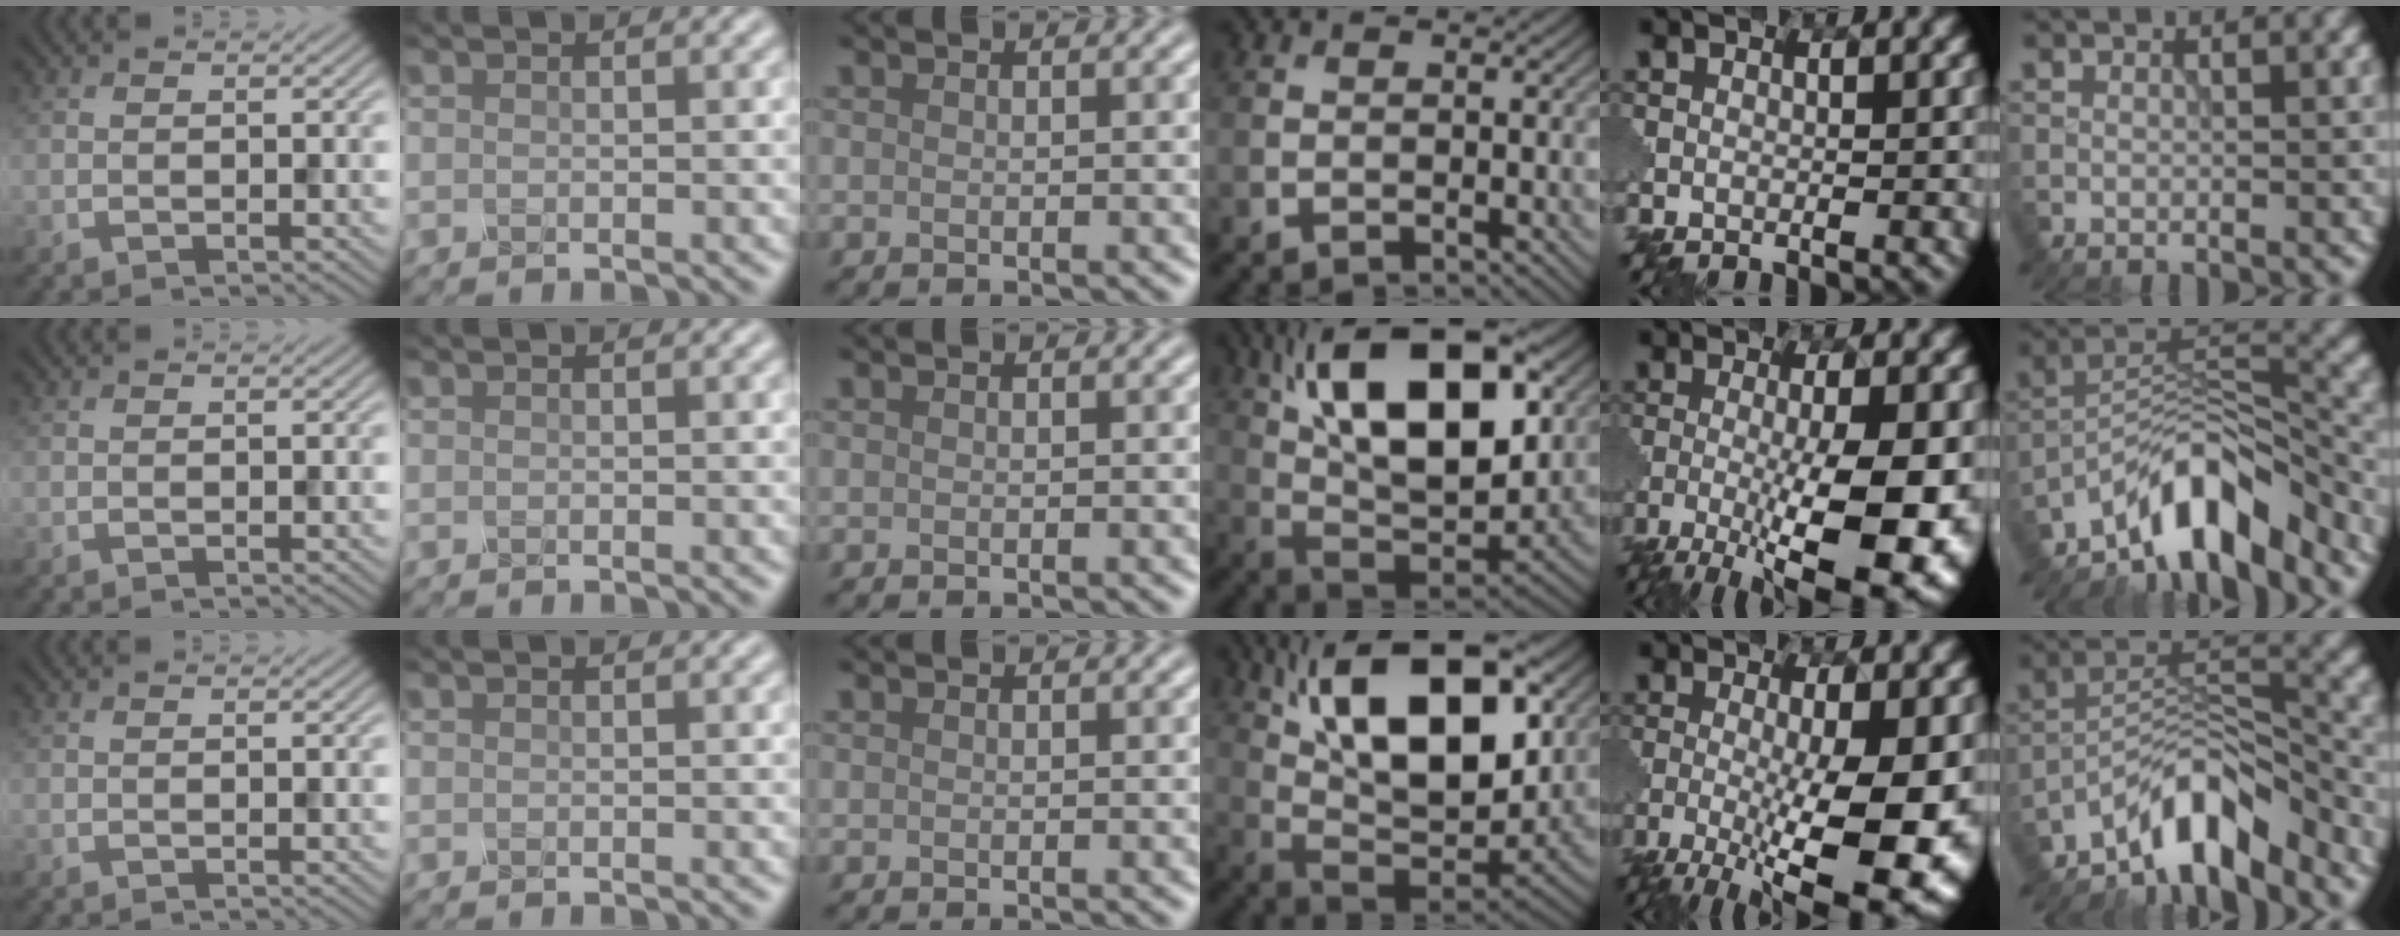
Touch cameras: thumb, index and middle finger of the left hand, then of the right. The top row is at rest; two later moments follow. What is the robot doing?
{"motion": "disassemble", "object": "glue stick"}